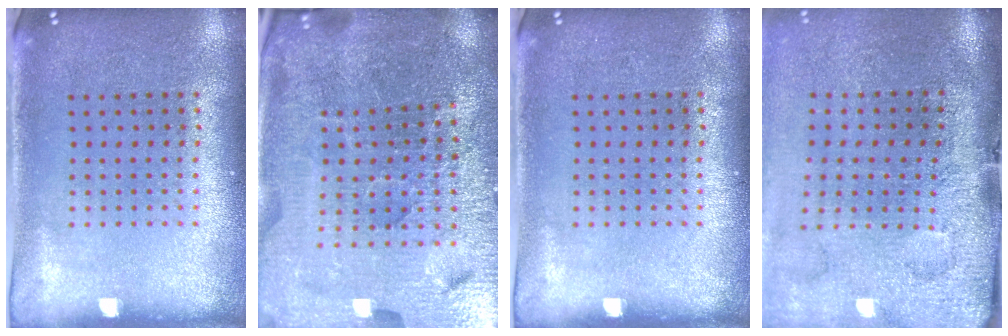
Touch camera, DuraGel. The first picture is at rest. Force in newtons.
{"total": 5.5, "press": 5.1, "slide": 1.8}
{"total": 0.0}
{"total": 4.4, "press": 3.4, "slide": 2.8}